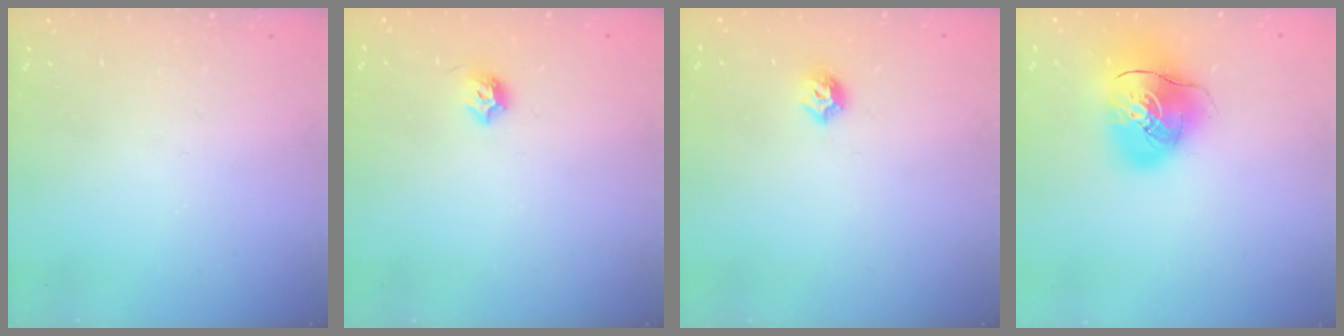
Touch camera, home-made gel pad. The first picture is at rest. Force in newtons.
{"total": 5.9, "press": 5.8, "slide": 0.9}
{"total": 6.4, "press": 6.3, "slide": 0.9}
{"total": 14.8, "press": 14.5, "slide": 2.6}